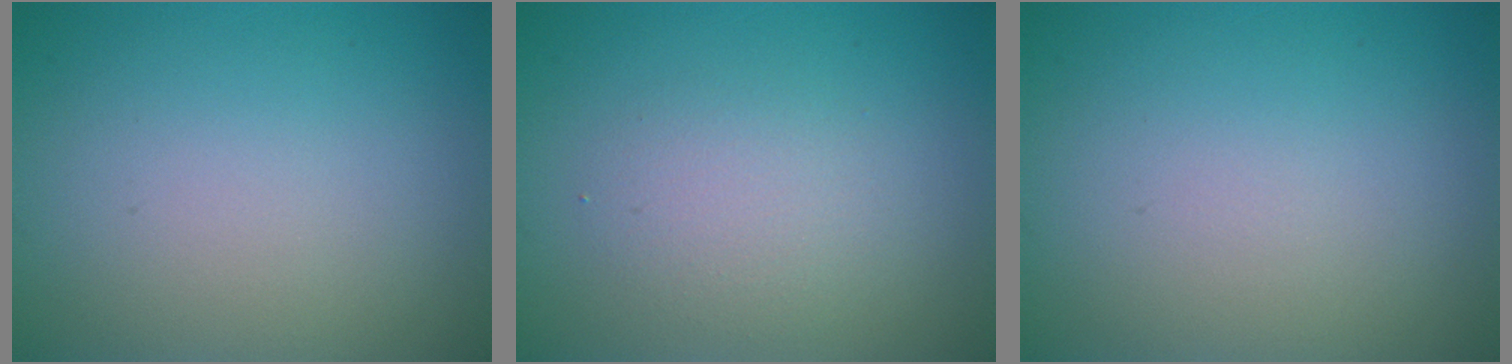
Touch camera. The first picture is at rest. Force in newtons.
{"total": 2.4, "press": 2.4, "slide": 0.1}
{"total": 0.0}